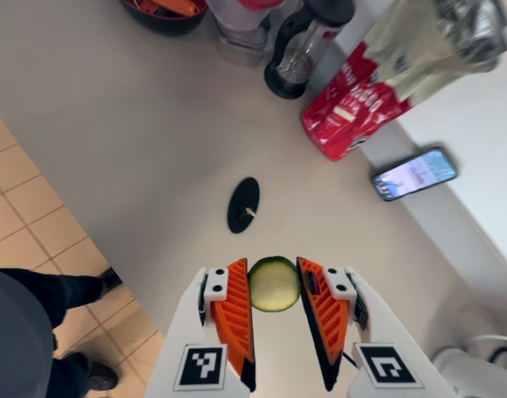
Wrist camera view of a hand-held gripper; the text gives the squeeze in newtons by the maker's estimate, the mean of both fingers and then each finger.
{"total": 8.5, "left": 8.9, "right": 8.0}